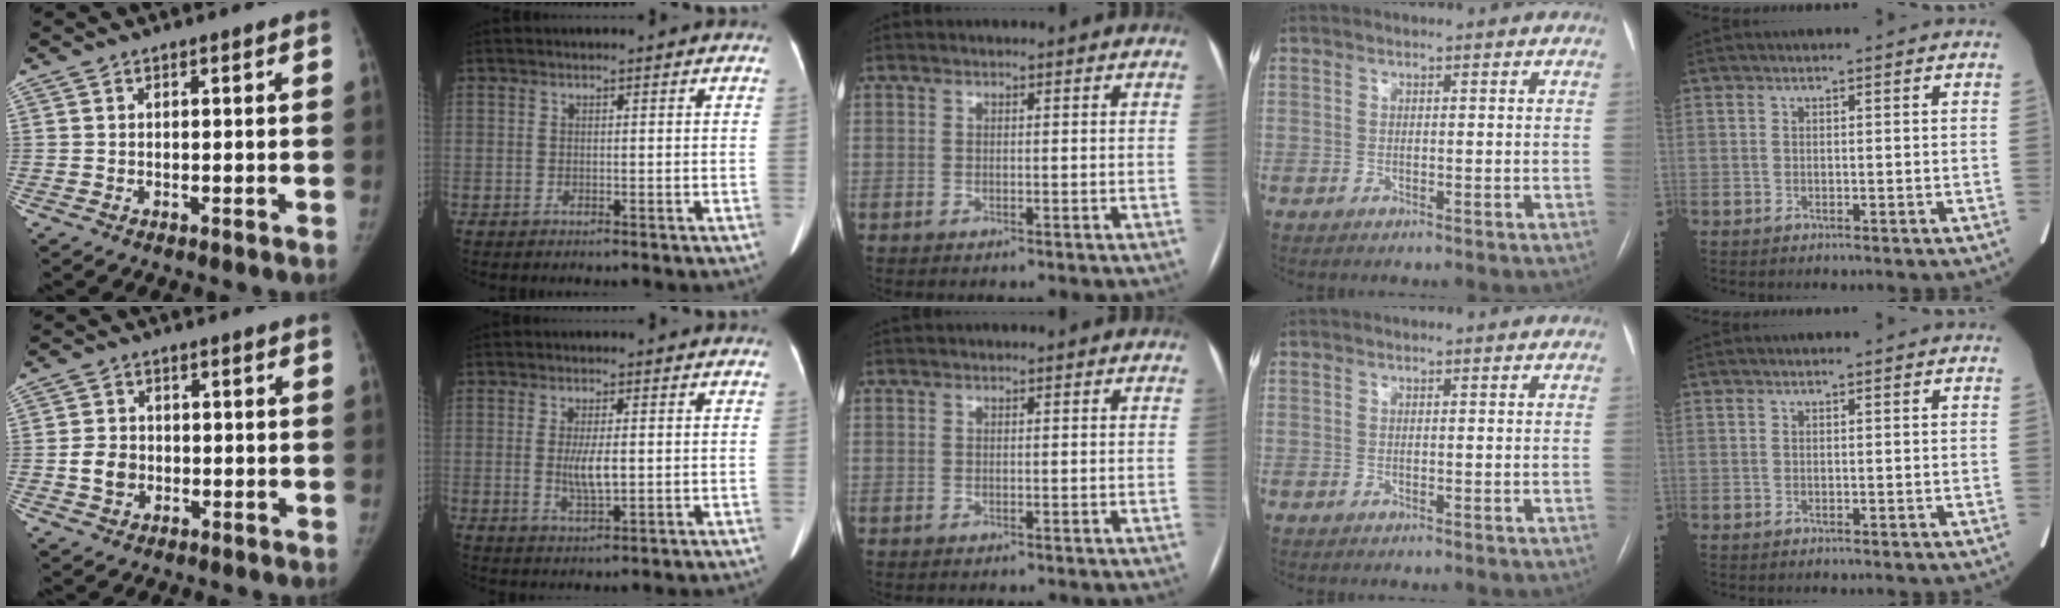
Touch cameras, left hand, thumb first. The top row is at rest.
{"thumb": {"total": 4.4, "force": [-0.9, 3.8, 2.1], "torque": [-0.026, 0.007, -0.015]}, "index": {"total": 4.4, "force": [-0.1, 1.1, 4.2], "torque": [-0.084, -0.007, -0.001]}}